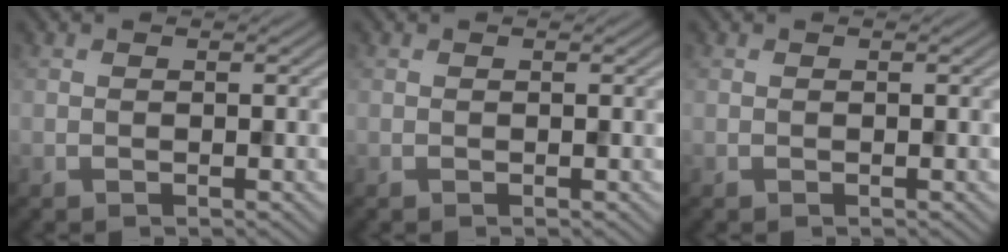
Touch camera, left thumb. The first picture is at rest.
{"total": 0.0}
{"total": 0.0}